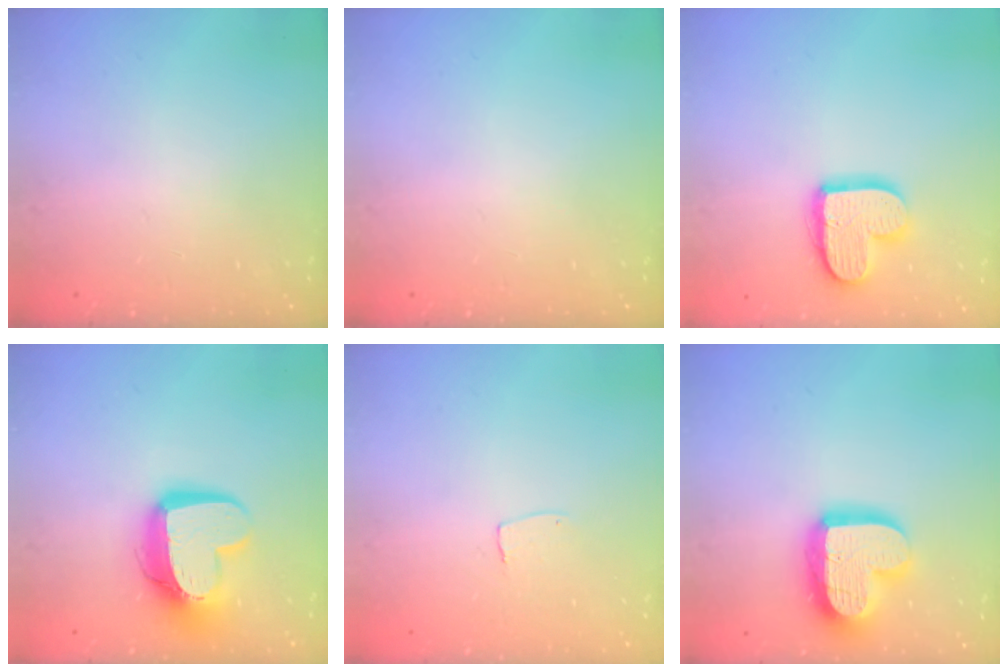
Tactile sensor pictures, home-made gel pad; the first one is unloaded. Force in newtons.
{"total": 0.0}
{"total": 14.4, "press": 14.3, "slide": 1.0}
{"total": 14.9, "press": 14.8, "slide": 1.4}
{"total": 2.6, "press": 2.6, "slide": 0.1}
{"total": 18.6, "press": 18.6, "slide": 1.4}